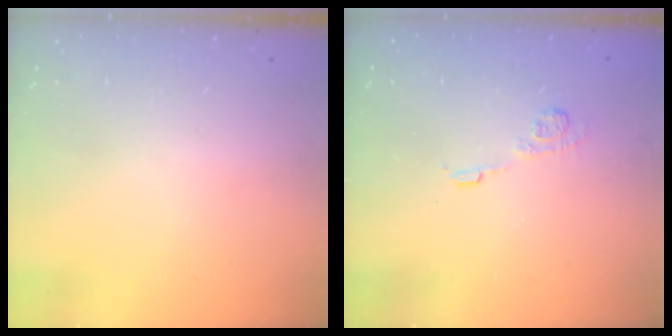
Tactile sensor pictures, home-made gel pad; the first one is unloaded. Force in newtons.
{"total": 5.2, "press": 5.1, "slide": 0.9}